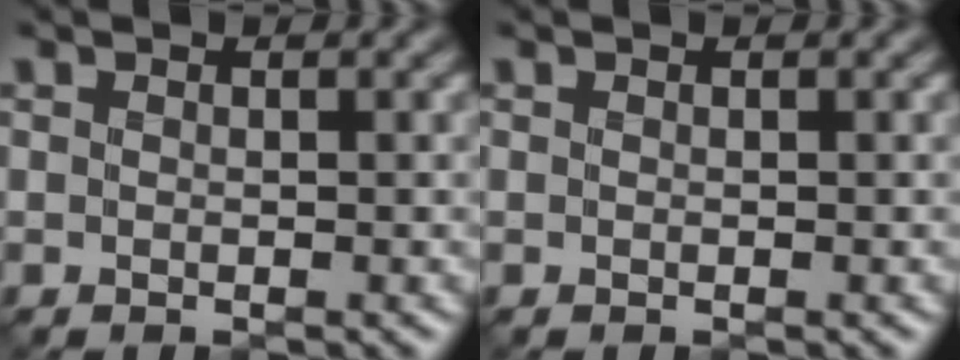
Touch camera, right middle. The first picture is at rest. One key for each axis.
{"total": 0.0}